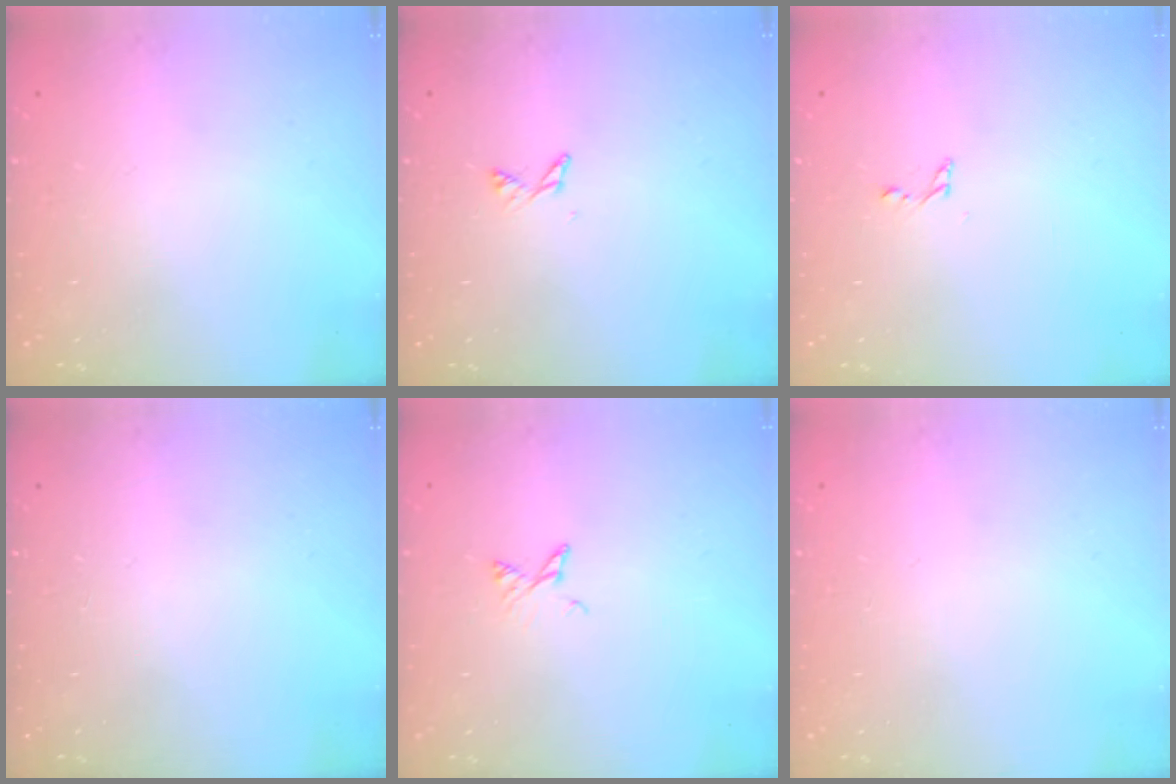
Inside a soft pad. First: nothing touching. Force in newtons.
{"total": 3.4, "press": 3.3, "slide": 0.5}
{"total": 2.5, "press": 2.5, "slide": 0.2}
{"total": 0.0}
{"total": 3.6, "press": 3.5, "slide": 0.5}
{"total": 0.0}